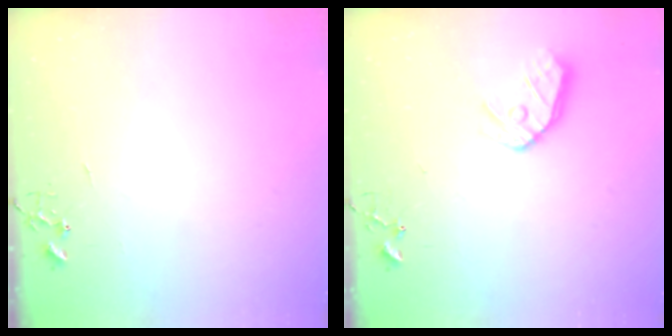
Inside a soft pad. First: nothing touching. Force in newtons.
{"total": 10.8, "press": 10.8, "slide": 0.9}